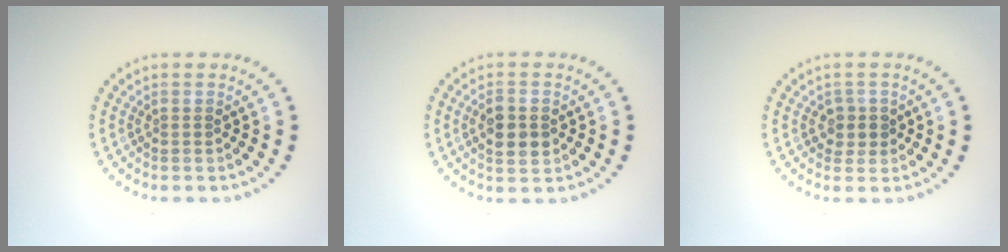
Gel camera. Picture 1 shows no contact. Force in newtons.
{"total": 3.1, "press": 3.1, "slide": 0.2}
{"total": 1.7, "press": 1.4, "slide": 1.0}